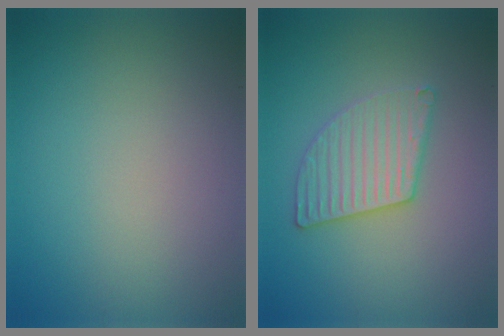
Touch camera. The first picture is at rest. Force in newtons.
{"total": 3.0, "press": 3.0, "slide": 0.2}